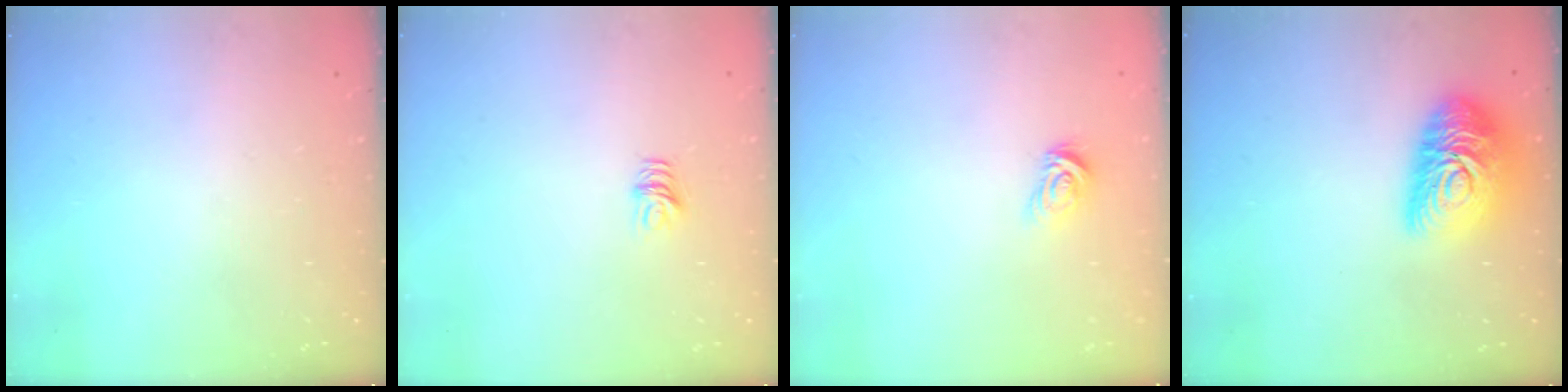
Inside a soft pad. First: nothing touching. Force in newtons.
{"total": 5.1, "press": 5.1, "slide": 0.5}
{"total": 3.7, "press": 3.7, "slide": 0.4}
{"total": 15.6, "press": 15.6, "slide": 1.2}